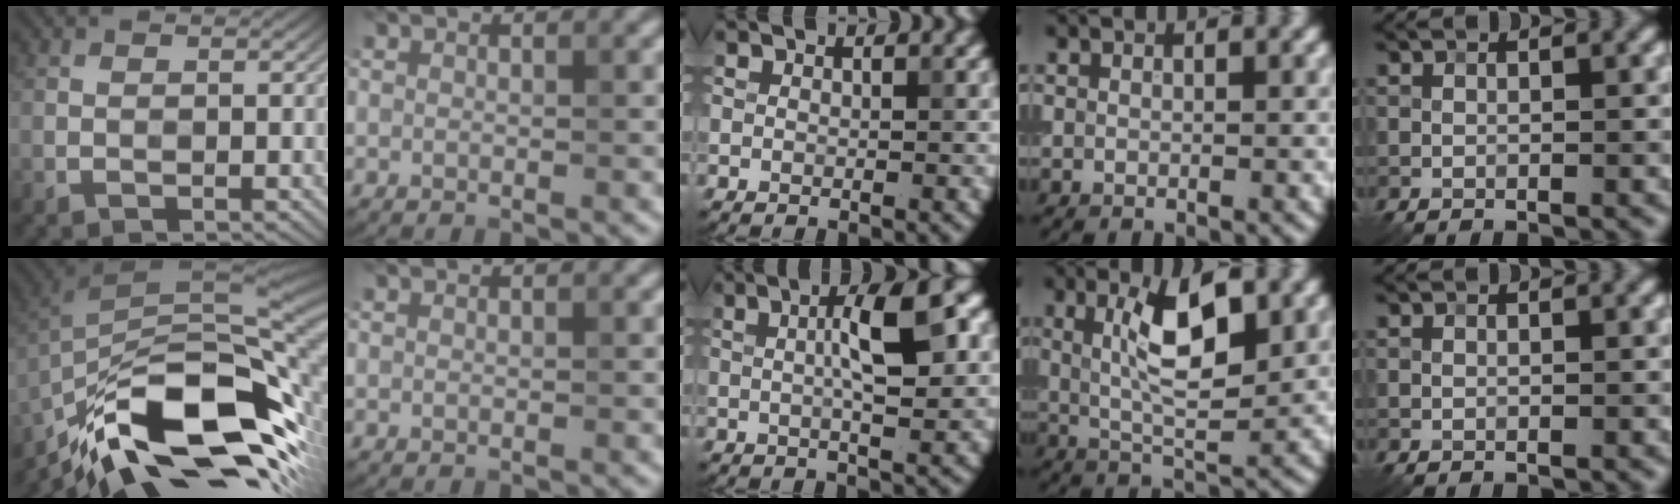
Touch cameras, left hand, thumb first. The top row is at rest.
{"thumb": {"total": 16.8, "force": [-8.7, 6.6, 12.8], "torque": [-0.256, -0.011, -0.159]}, "middle": {"total": 5.3, "force": [1.0, 1.1, 5.1], "torque": [-0.086, 0.012, 0.017]}, "ring": {"total": 6.1, "force": [1.8, 1.9, 5.5], "torque": [-0.096, 0.000, 0.033]}}